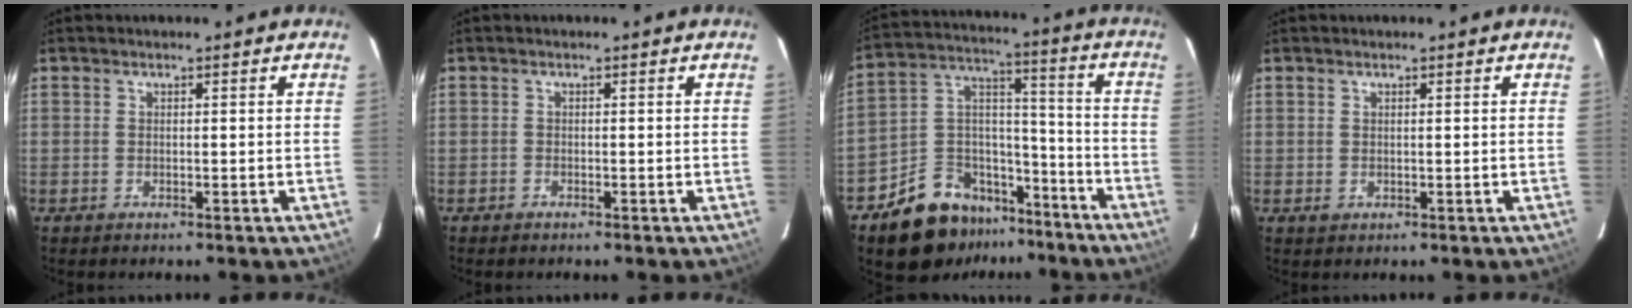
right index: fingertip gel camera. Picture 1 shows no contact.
{"total": 0.6, "force": [-0.6, 0.3, 0.0], "torque": [-0.002, 0.002, -0.012]}
{"total": 14.1, "force": [-9.9, 9.2, 4.2], "torque": [-0.094, 0.074, -0.148]}
{"total": 1.0, "force": [0.3, 0.9, 0.1], "torque": [0.001, 0.003, 0.004]}